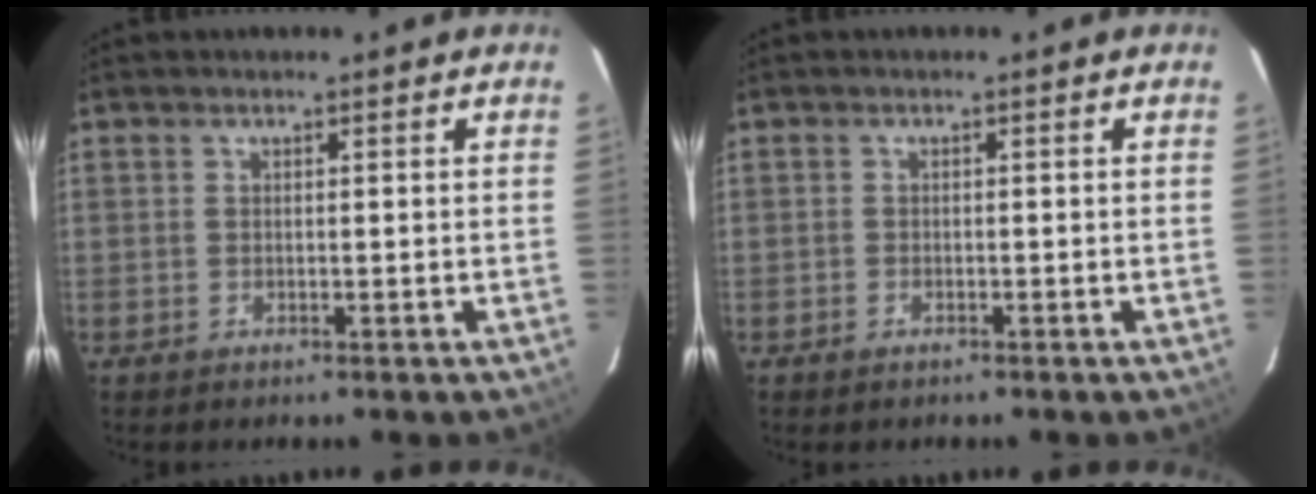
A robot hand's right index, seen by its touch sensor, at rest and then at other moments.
{"total": 1.1, "force": [-0.8, 0.7, 0.2], "torque": [-0.007, 0.001, -0.013]}